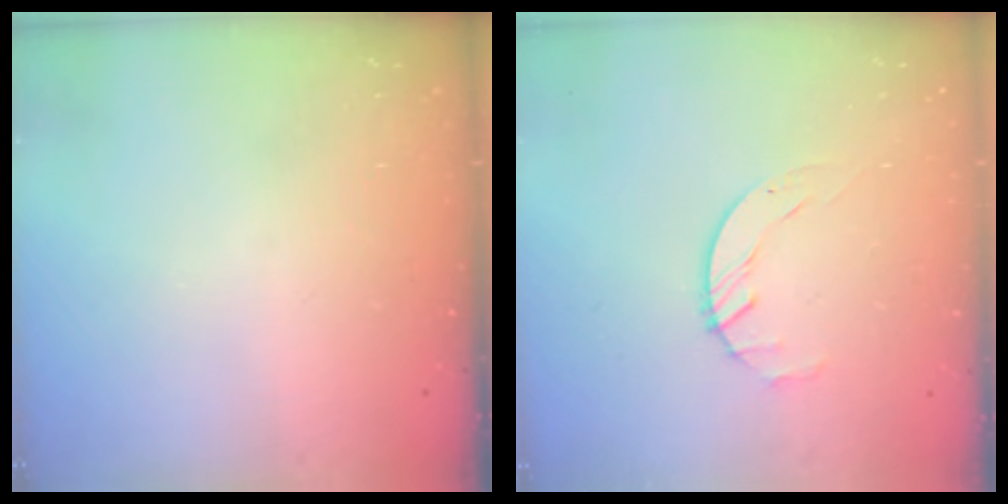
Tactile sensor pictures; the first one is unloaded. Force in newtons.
{"total": 1.7, "press": 1.7, "slide": 0.3}